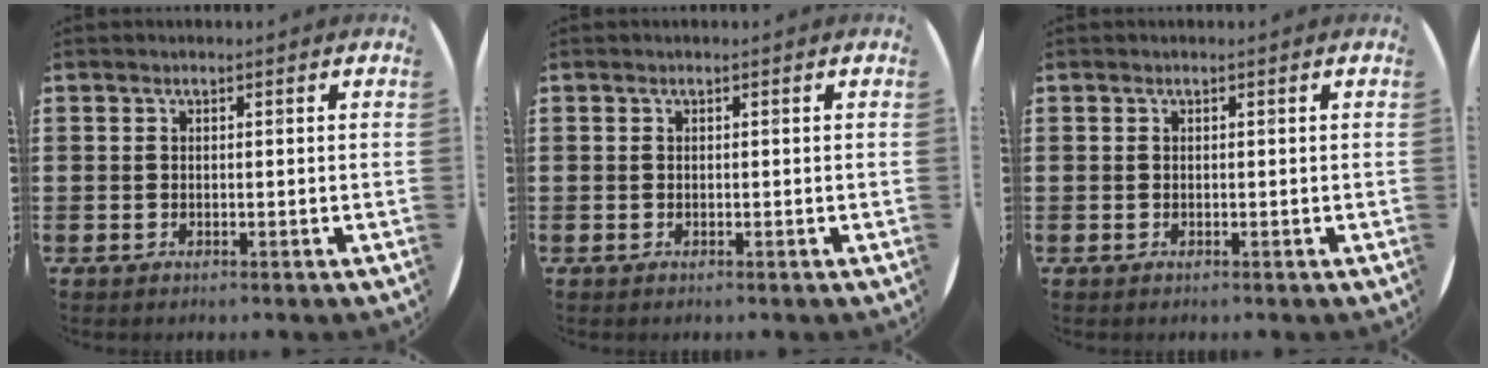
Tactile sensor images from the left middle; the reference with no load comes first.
{"total": 0.0}
{"total": 0.0}